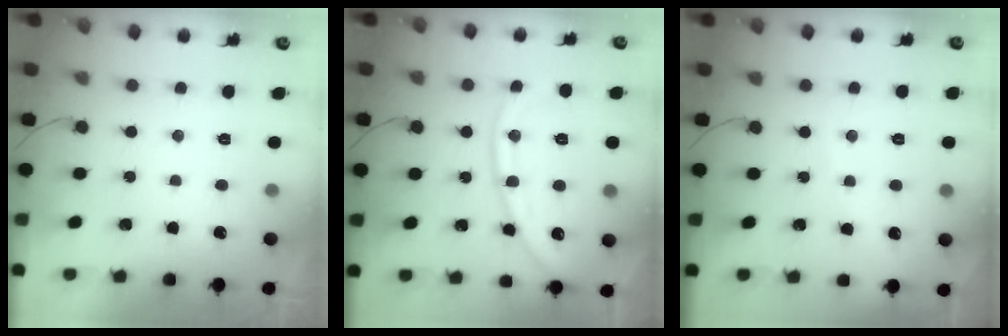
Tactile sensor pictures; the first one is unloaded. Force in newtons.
{"total": 12.0, "press": 11.8, "slide": 1.6}
{"total": 1.4, "press": 1.4, "slide": 0.2}